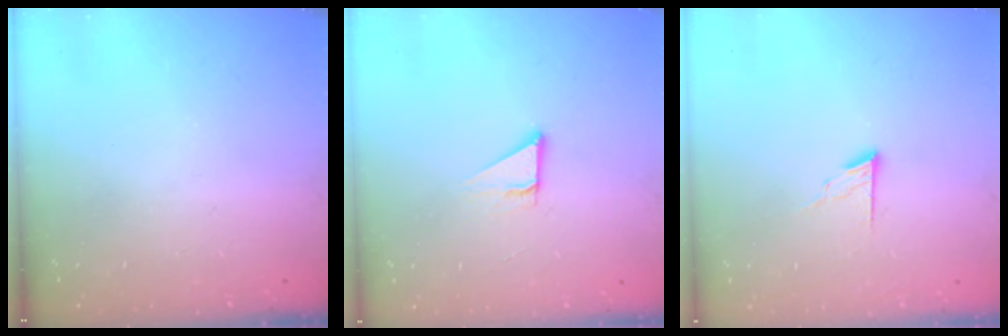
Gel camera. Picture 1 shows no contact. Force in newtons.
{"total": 2.9, "press": 2.9, "slide": 0.2}
{"total": 5.7, "press": 5.7, "slide": 0.6}